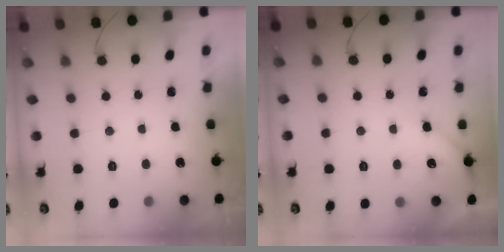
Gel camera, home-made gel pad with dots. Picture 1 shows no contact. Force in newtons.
{"total": 2.9, "press": 2.9, "slide": 0.4}